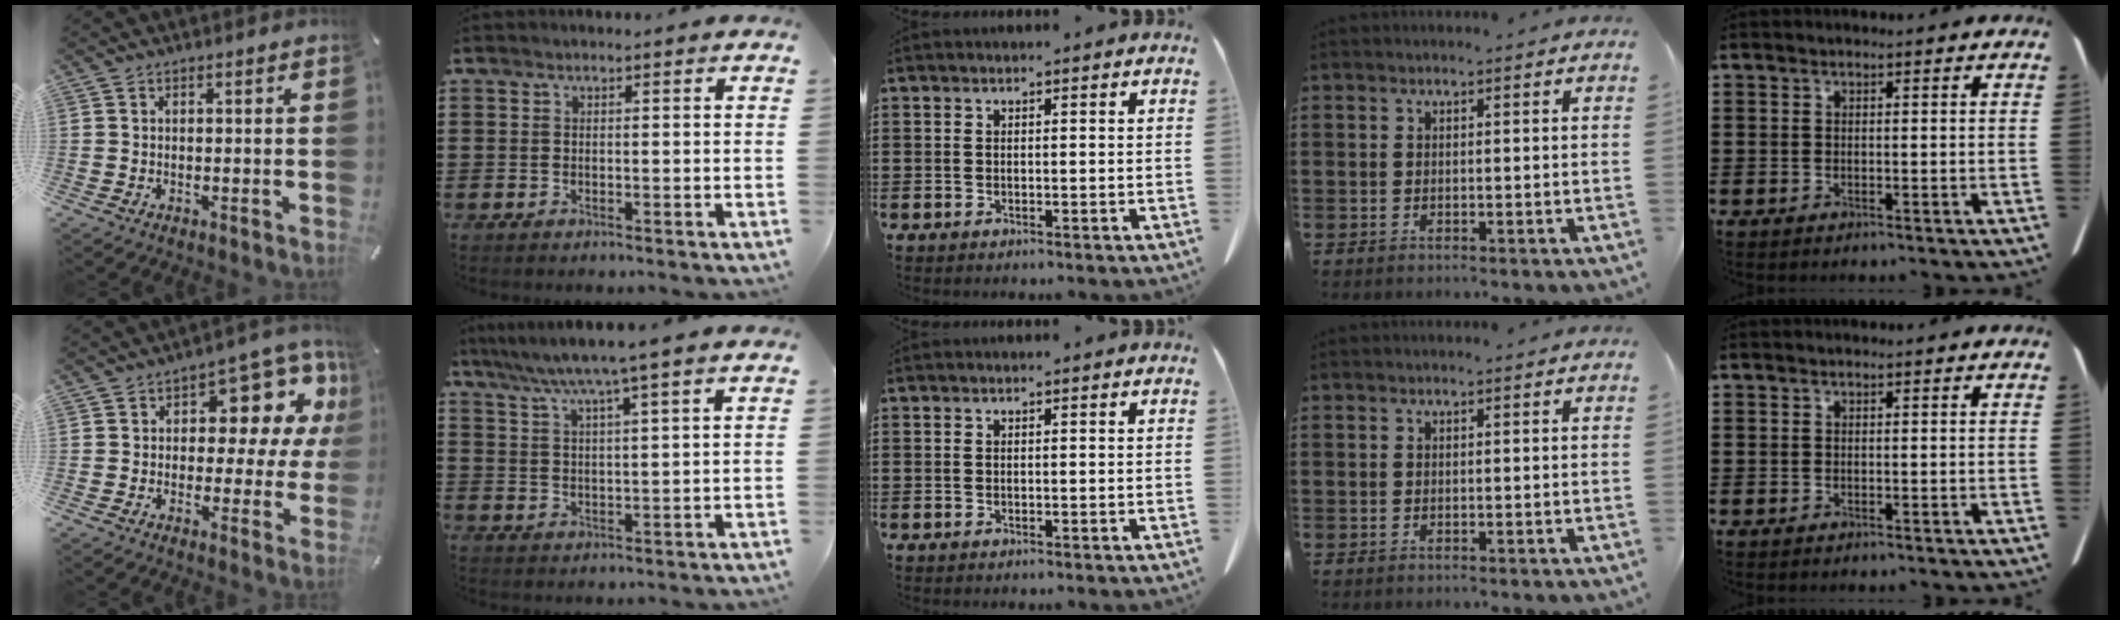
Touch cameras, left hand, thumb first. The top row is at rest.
{"thumb": {"total": 12.7, "force": [4.9, 7.6, 8.9], "torque": [-0.108, -0.039, 0.082]}, "index": {"total": 6.0, "force": [4.8, -0.8, 3.5], "torque": [-0.082, -0.020, 0.080]}}